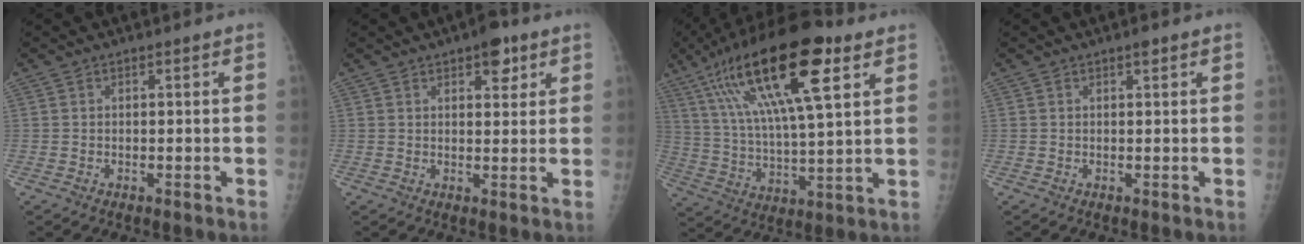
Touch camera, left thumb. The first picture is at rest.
{"total": 5.0, "force": [2.9, 2.4, 3.4], "torque": [-0.026, -0.011, 0.034]}
{"total": 23.3, "force": [10.9, 6.5, 19.5], "torque": [-0.350, -0.009, 0.186]}
{"total": 1.0, "force": [0.6, 0.3, 0.7], "torque": [-0.010, -0.001, 0.008]}